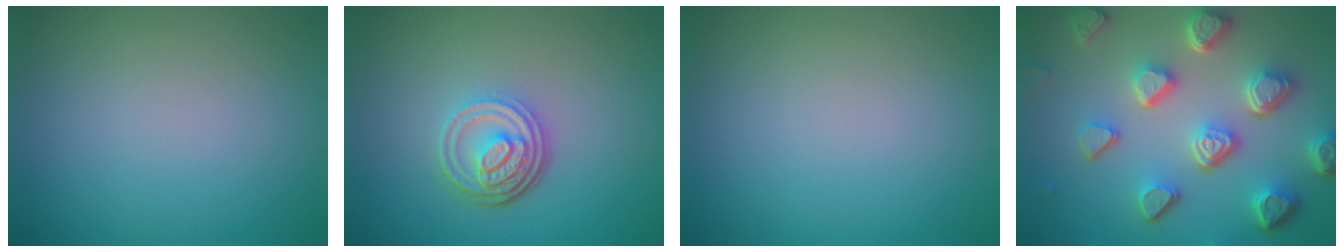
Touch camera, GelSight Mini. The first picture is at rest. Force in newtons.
{"total": 4.7, "press": 3.4, "slide": 3.2}
{"total": 0.0}
{"total": 7.5, "press": 5.6, "slide": 5.0}